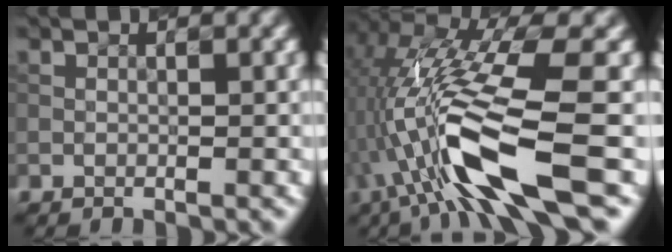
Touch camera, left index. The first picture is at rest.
{"total": 12.0, "force": [-3.8, 2.6, 11.1], "torque": [-0.222, 0.010, -0.058]}